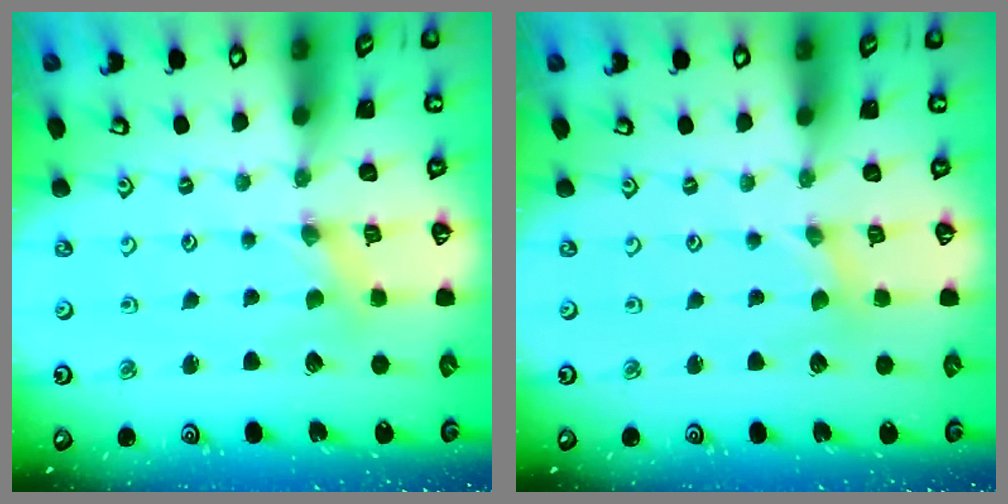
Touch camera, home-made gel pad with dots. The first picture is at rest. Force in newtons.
{"total": 0.0}